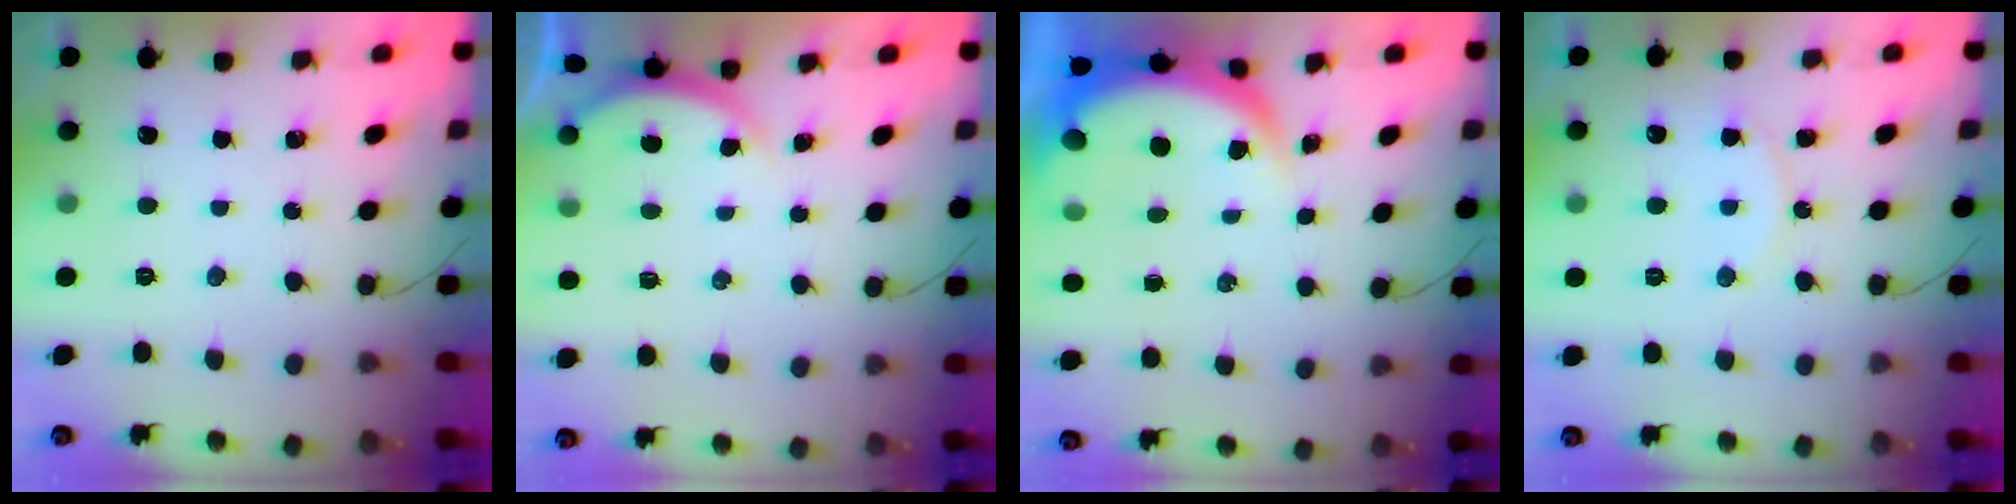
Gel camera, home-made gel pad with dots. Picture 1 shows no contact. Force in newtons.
{"total": 1.7, "press": 1.7, "slide": 0.4}
{"total": 6.2, "press": 6.1, "slide": 0.9}
{"total": 6.6, "press": 6.6, "slide": 0.7}